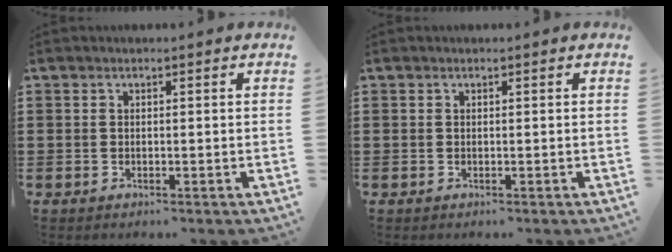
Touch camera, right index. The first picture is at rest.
{"total": 0.0}